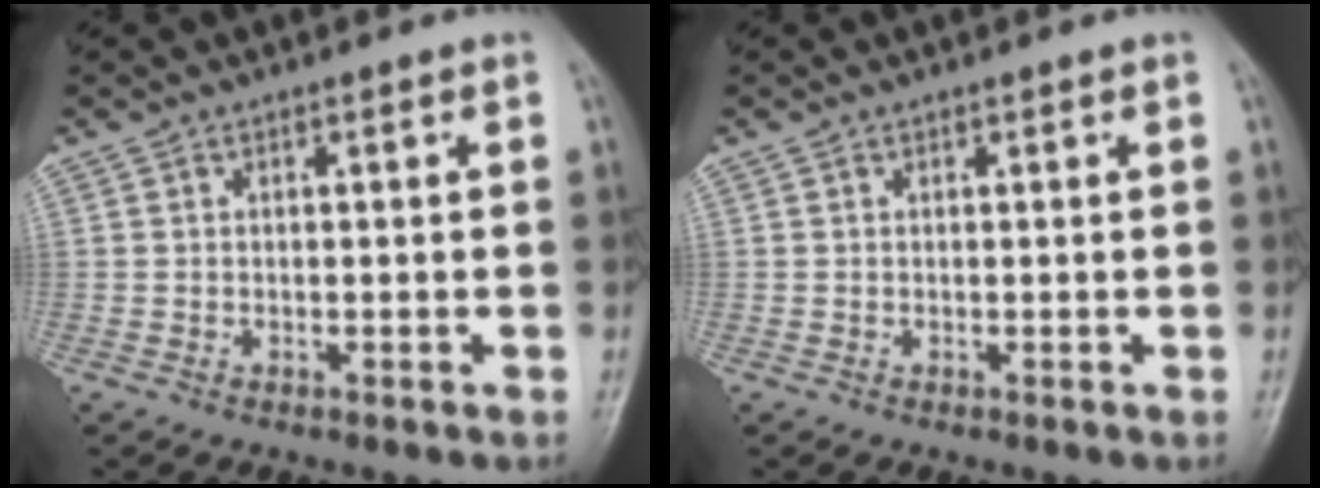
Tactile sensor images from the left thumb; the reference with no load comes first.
{"total": 0.0}